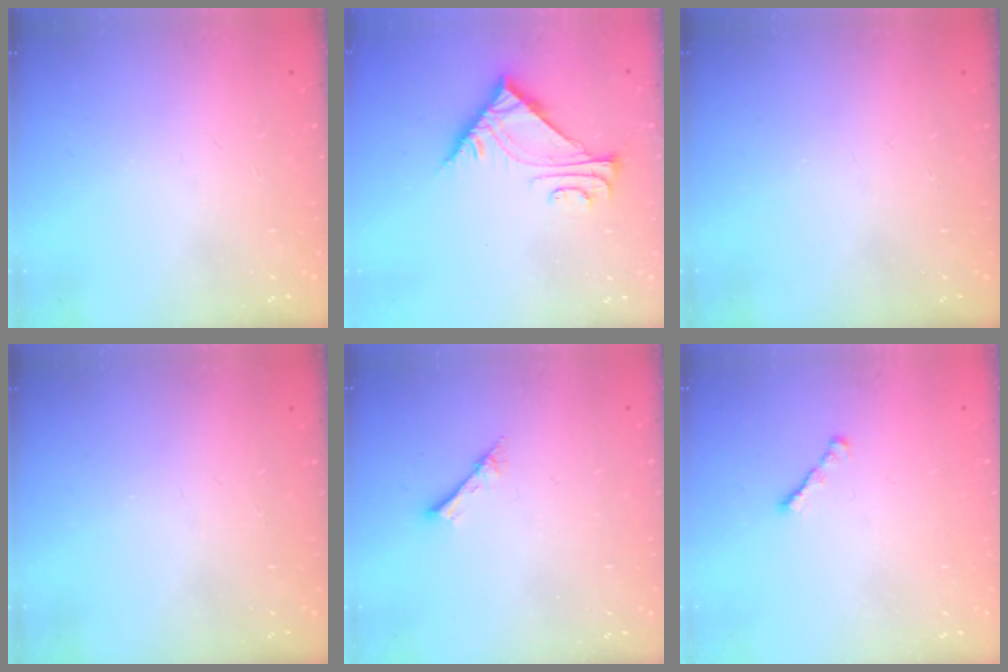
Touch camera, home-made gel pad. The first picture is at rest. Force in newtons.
{"total": 7.1, "press": 7.1, "slide": 0.4}
{"total": 0.0}
{"total": 0.0}
{"total": 2.4, "press": 2.4, "slide": 0.3}
{"total": 1.8, "press": 1.7, "slide": 0.6}